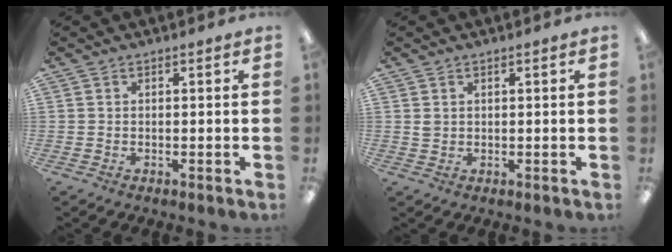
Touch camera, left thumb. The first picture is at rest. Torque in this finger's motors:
{"motor_torque": [-0.08, 0.15, 0.33, -0.05, 0.00]}